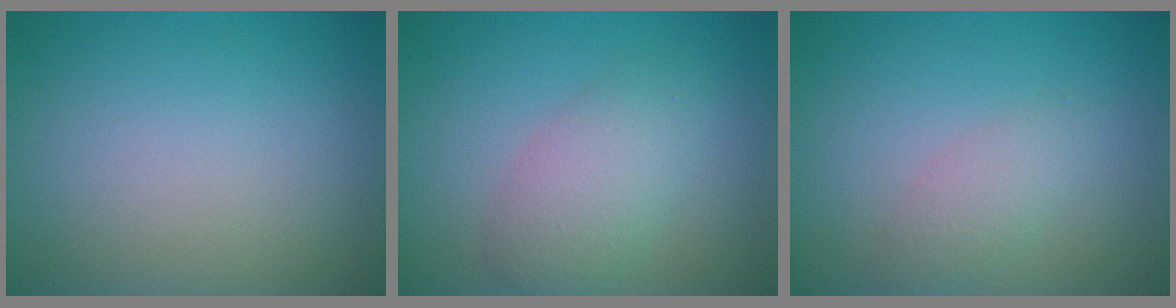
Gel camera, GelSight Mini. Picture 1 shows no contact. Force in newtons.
{"total": 3.7, "press": 3.7, "slide": 0.1}
{"total": 2.0, "press": 2.0, "slide": 0.1}